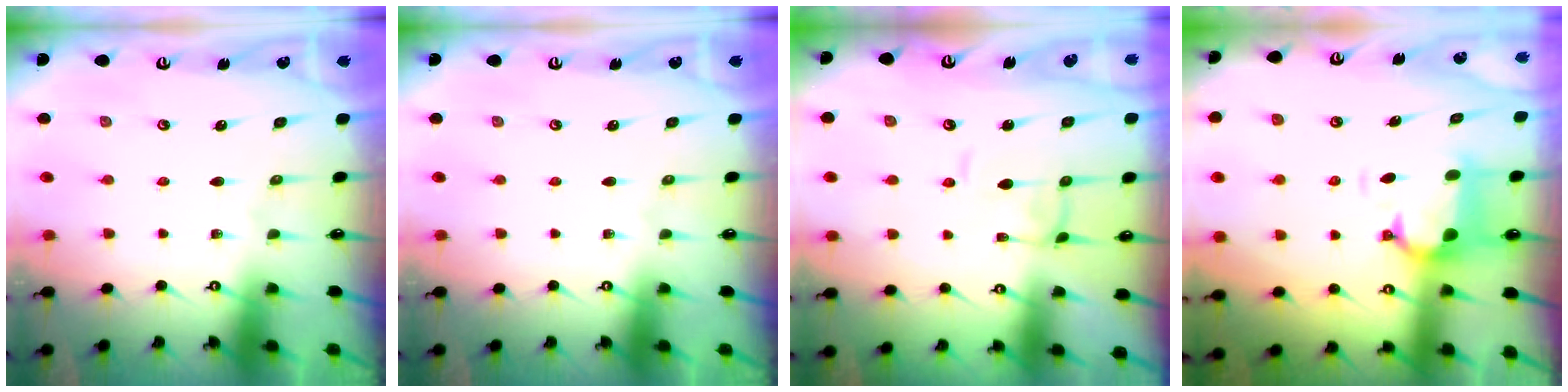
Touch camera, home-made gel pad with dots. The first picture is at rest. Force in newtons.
{"total": 0.0}
{"total": 1.1, "press": 1.0, "slide": 0.3}
{"total": 1.4, "press": 0.7, "slide": 1.2}